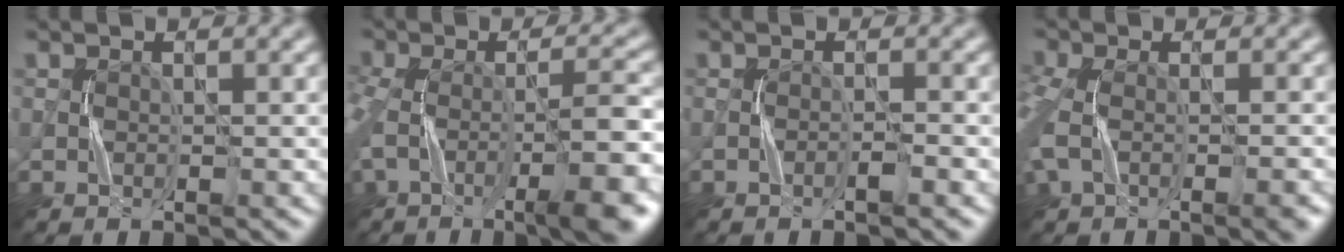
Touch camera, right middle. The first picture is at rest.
{"total": 10.0, "force": [-3.9, 3.1, 8.8], "torque": [-0.153, -0.007, -0.064]}
{"total": 1.2, "force": [-0.7, 0.1, 1.0], "torque": [-0.014, 0.009, -0.017]}
{"total": 5.7, "force": [-2.0, 2.6, 4.7], "torque": [-0.103, -0.013, -0.037]}